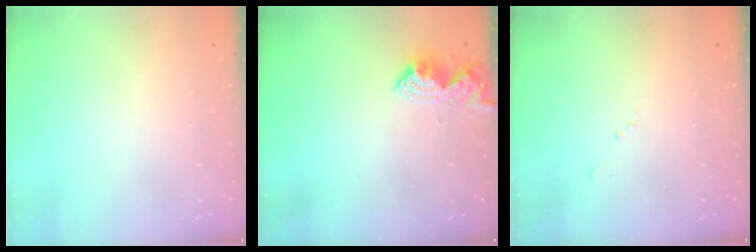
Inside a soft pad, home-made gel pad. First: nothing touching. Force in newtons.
{"total": 9.4, "press": 9.4, "slide": 0.3}
{"total": 5.7, "press": 5.7, "slide": 0.8}